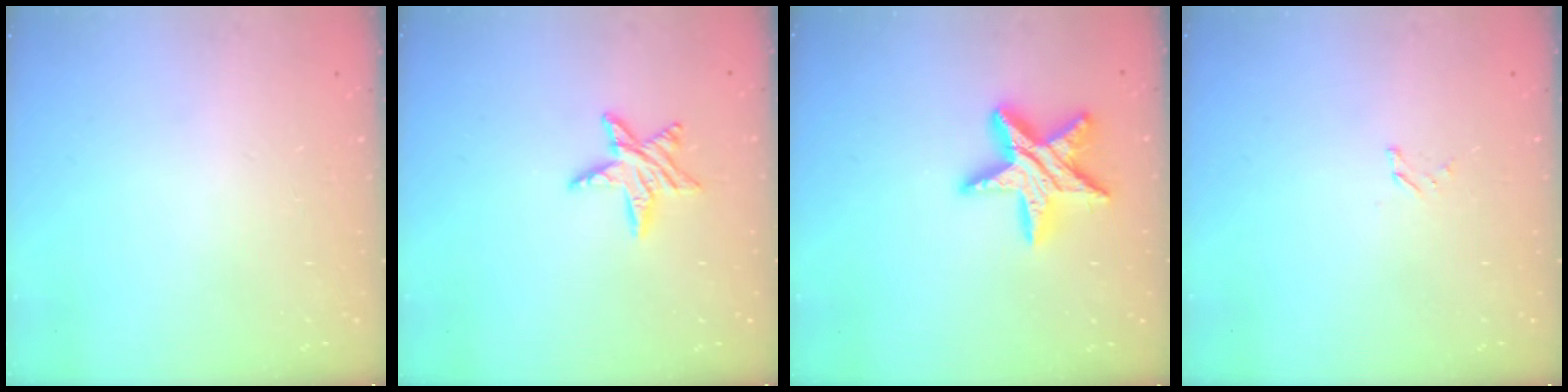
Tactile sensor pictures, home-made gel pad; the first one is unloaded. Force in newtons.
{"total": 8.5, "press": 8.4, "slide": 0.5}
{"total": 15.6, "press": 15.5, "slide": 1.0}
{"total": 1.3, "press": 1.2, "slide": 0.1}